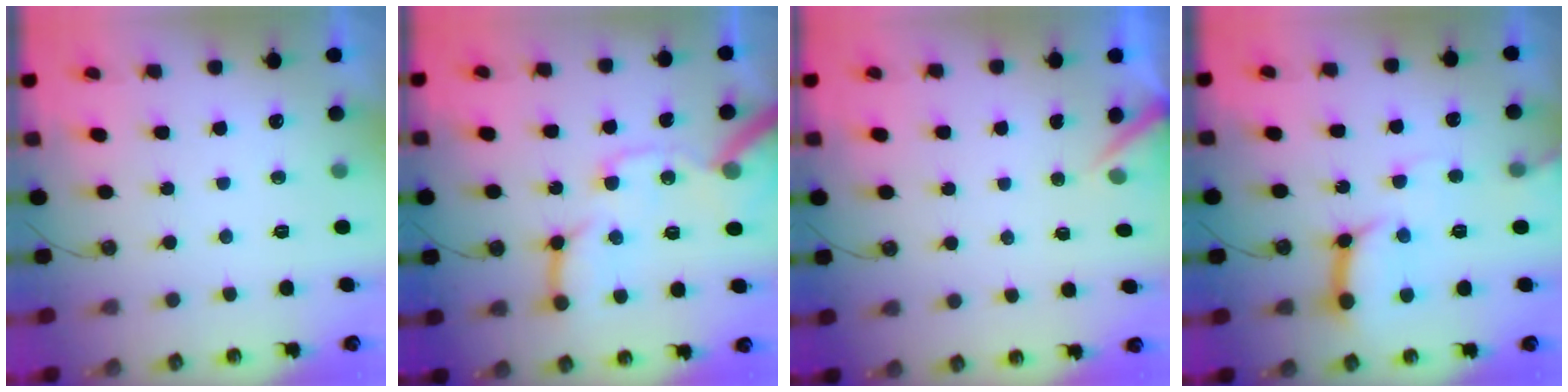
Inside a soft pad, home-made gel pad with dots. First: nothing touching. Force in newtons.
{"total": 18.3, "press": 18.1, "slide": 2.3}
{"total": 3.3, "press": 3.2, "slide": 0.3}
{"total": 12.2, "press": 12.2, "slide": 1.2}